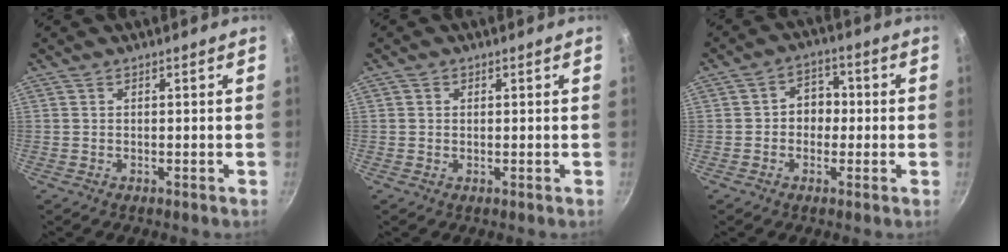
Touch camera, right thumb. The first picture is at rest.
{"total": 1.0, "force": [0.3, 0.9, 0.2], "torque": [-0.001, 0.000, 0.002]}
{"total": 5.5, "force": [-0.4, 4.6, 3.0], "torque": [-0.001, 0.015, -0.012]}